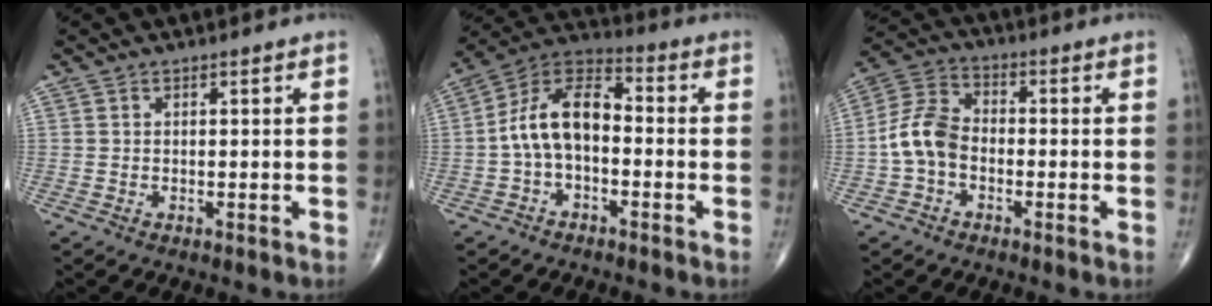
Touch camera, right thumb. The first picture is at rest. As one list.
[{"total": 11.5, "force": [-1.3, 6.6, 9.3], "torque": [-0.162, 0.043, -0.037]}, {"total": 8.3, "force": [-1.9, 5.7, 5.7], "torque": [-0.106, 0.031, -0.051]}]